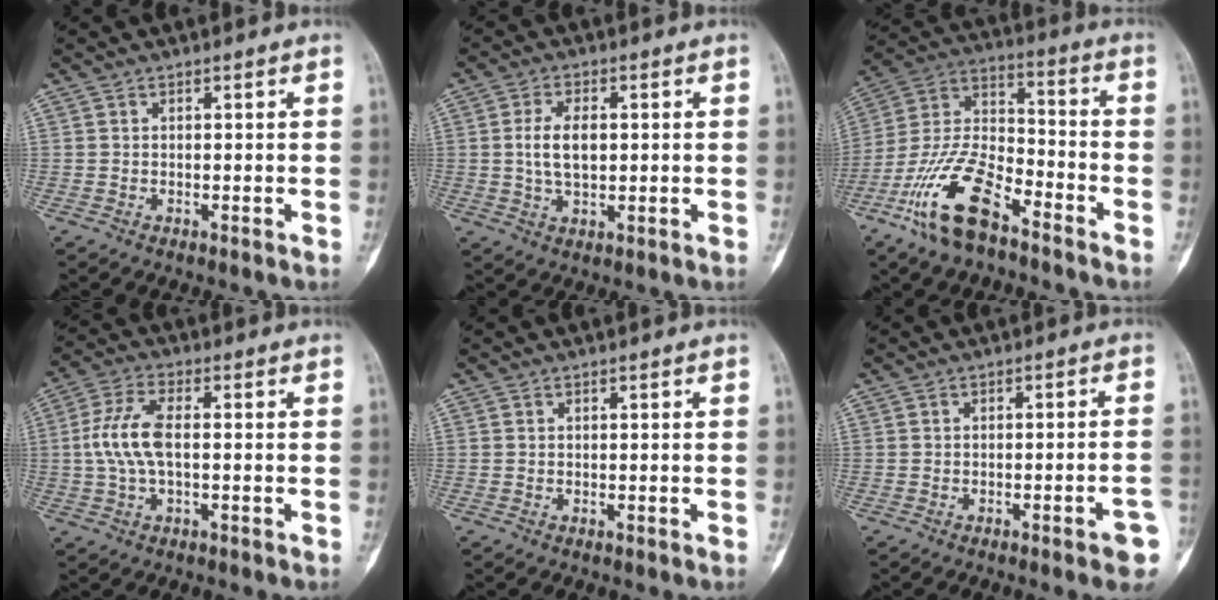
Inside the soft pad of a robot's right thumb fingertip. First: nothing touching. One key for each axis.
{"total": 6.8, "fx": 0.7, "fy": 3.7, "fz": 5.7, "tx": -0.105, "ty": 0.000, "tz": 0.013}
{"total": 17.0, "fx": -10.2, "fy": 7.0, "fz": 11.7, "tx": -0.231, "ty": 0.061, "tz": -0.198}
{"total": 8.6, "fx": 0.1, "fy": 3.8, "fz": 7.7, "tx": -0.180, "ty": 0.018, "tz": 0.002}
{"total": 0.0}
{"total": 5.3, "fx": -2.7, "fy": 0.6, "fz": 4.5, "tx": -0.055, "ty": 0.018, "tz": -0.031}